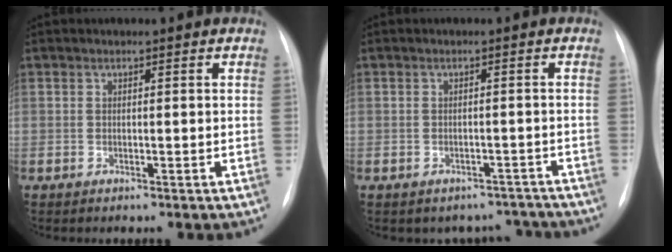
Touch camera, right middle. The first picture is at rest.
{"total": 6.1, "force": [-5.3, 2.9, -0.4], "torque": [0.023, 0.029, -0.056]}